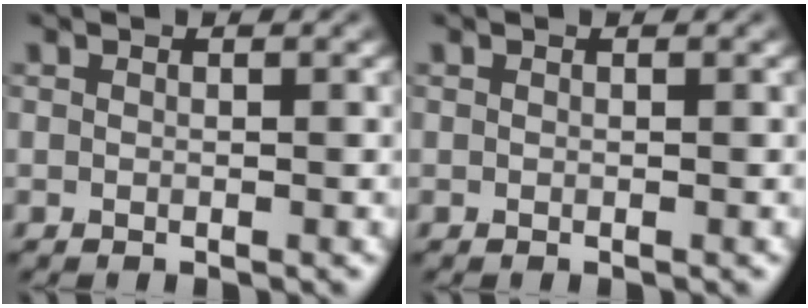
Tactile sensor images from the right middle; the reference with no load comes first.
{"total": 0.0}